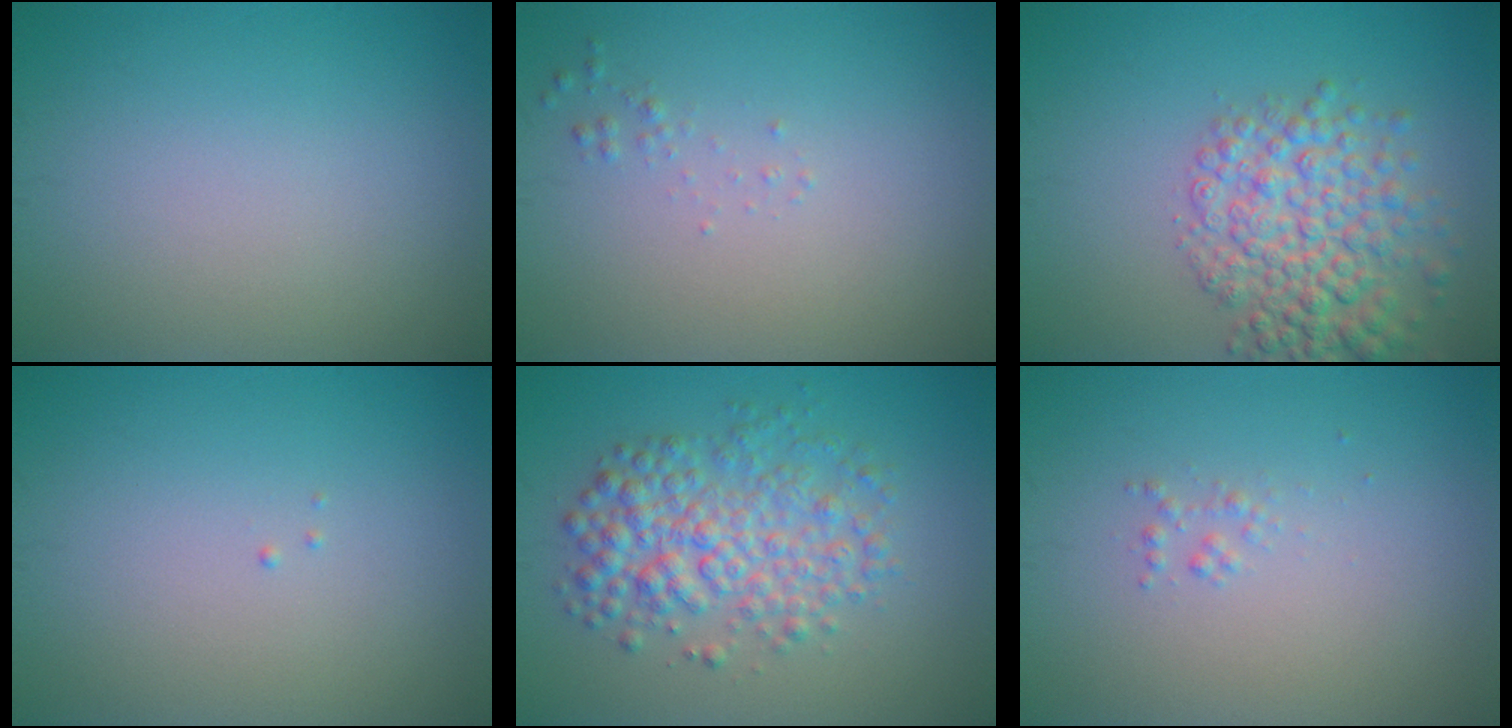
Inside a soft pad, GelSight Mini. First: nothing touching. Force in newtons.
{"total": 0.6, "press": 0.6, "slide": 0.0}
{"total": 6.3, "press": 6.2, "slide": 0.2}
{"total": 0.0}
{"total": 5.2, "press": 5.2, "slide": 0.0}
{"total": 0.7, "press": 0.7, "slide": 0.0}